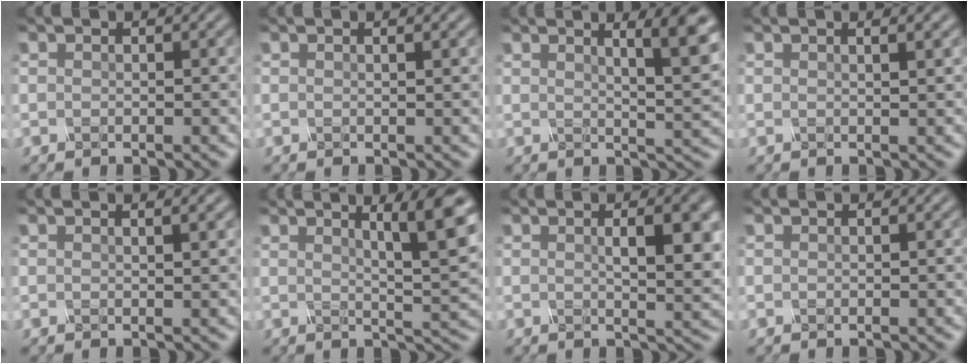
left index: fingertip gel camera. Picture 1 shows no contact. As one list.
[{"total": 1.3, "force": [0.7, 0.6, 1.0], "torque": [-0.005, 0.010, -0.006]}, {"total": 7.0, "force": [3.1, 1.5, 6.1], "torque": [-0.038, 0.028, 0.042]}, {"total": 2.6, "force": [1.3, 1.1, 2.0], "torque": [-0.007, 0.026, -0.005]}, {"total": 2.3, "force": [1.1, 0.9, 1.7], "torque": [-0.006, 0.021, -0.006]}, {"total": 8.4, "force": [3.6, 1.5, 7.5], "torque": [-0.060, 0.024, 0.055]}, {"total": 5.6, "force": [1.0, 1.5, 5.3], "torque": [-0.047, 0.016, 0.024]}, {"total": 0.0}]